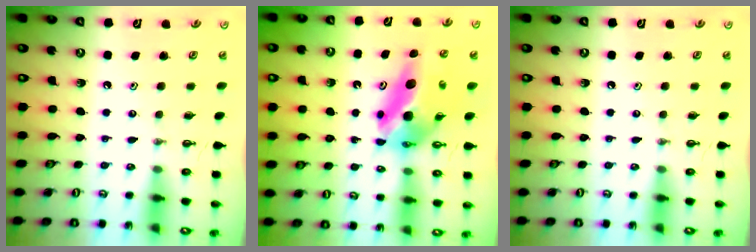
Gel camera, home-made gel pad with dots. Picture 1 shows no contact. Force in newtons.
{"total": 13.2, "press": 11.0, "slide": 7.2}
{"total": 0.0}